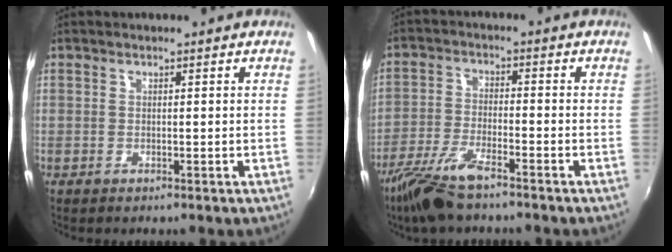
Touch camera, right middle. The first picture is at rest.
{"total": 9.2, "force": [-6.9, 2.1, 5.8], "torque": [-0.135, -0.016, -0.136]}